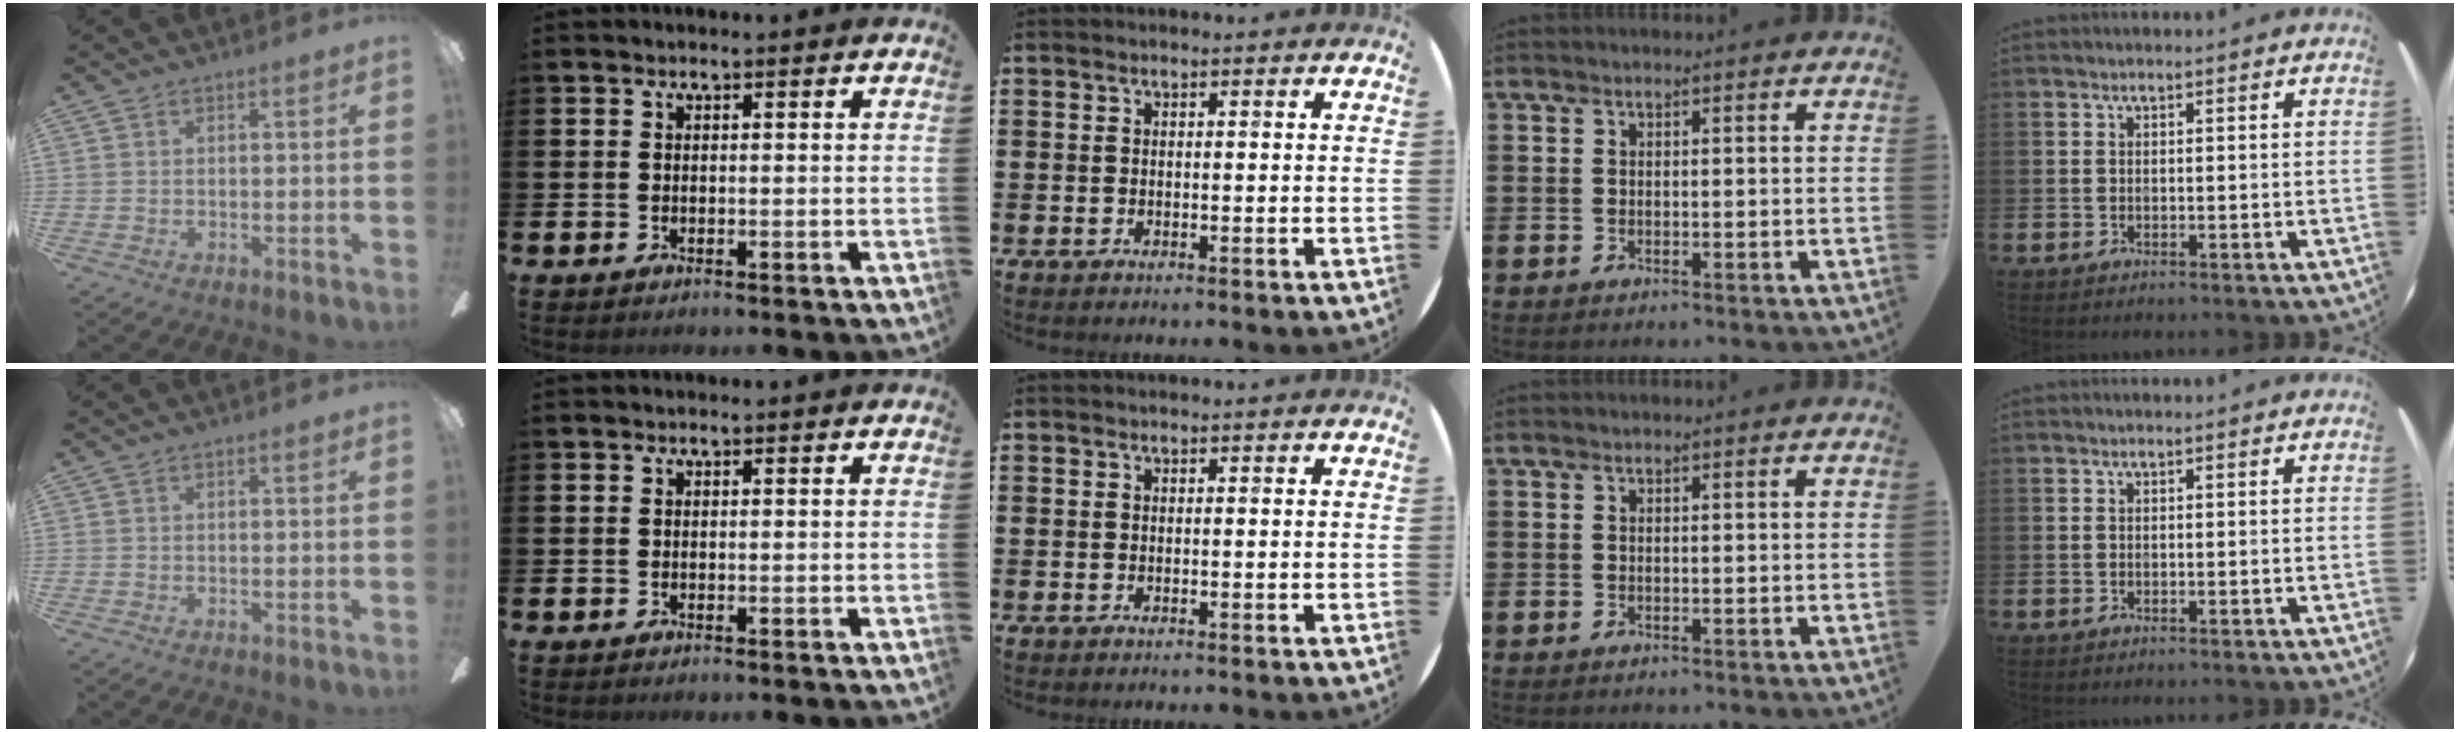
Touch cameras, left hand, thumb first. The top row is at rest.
{}